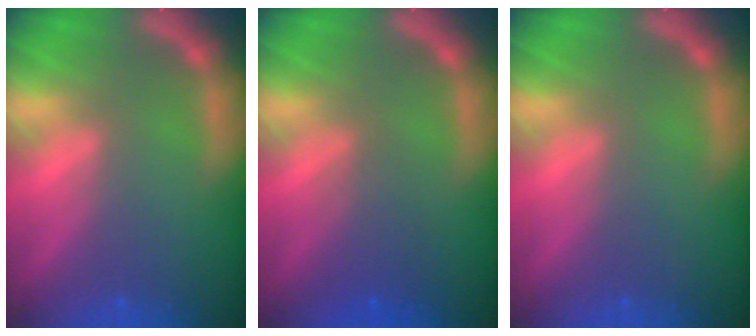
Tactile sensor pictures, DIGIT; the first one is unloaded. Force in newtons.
{"total": 2.5}
{"total": 0.0}